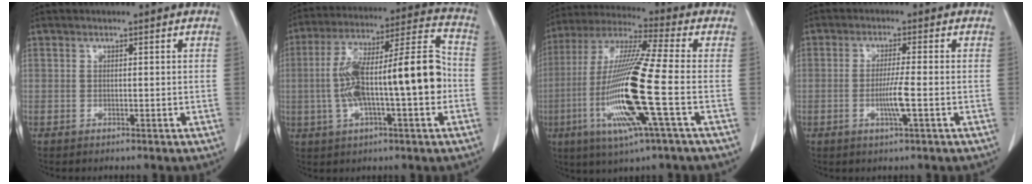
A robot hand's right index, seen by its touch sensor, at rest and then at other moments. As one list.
[{"total": 17.1, "force": [-1.6, 2.9, 16.7], "torque": [-0.295, 0.032, -0.026]}, {"total": 17.9, "force": [-4.3, -0.1, 17.4], "torque": [-0.363, -0.017, -0.092]}, {"total": 4.2, "force": [-1.1, -0.4, 4.1], "torque": [-0.080, -0.008, -0.022]}]